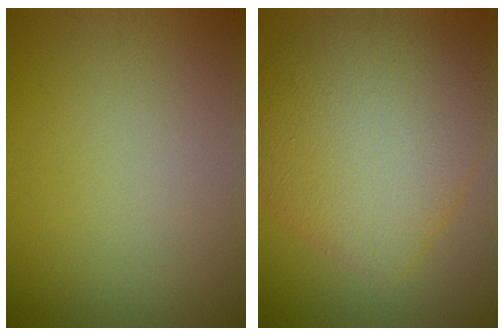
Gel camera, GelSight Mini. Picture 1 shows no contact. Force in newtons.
{"total": 9.3, "press": 9.2, "slide": 0.2}